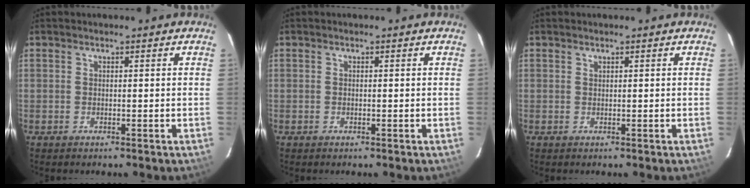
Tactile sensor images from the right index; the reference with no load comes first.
{"total": 0.0}
{"total": 0.0}